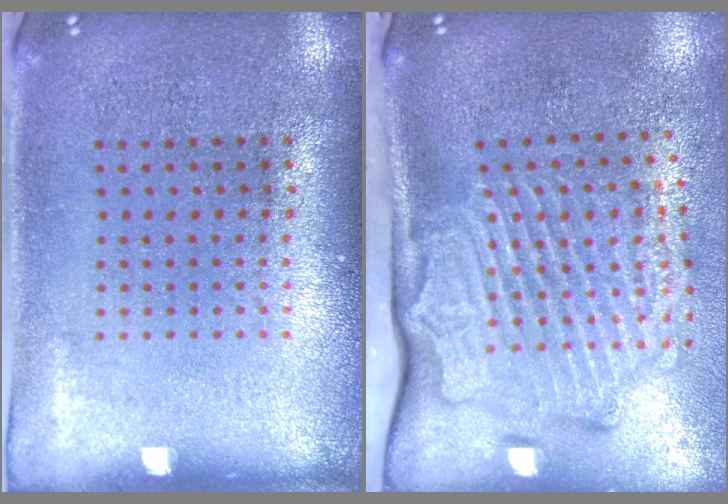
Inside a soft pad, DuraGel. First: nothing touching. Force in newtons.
{"total": 3.1, "press": 2.2, "slide": 2.1}